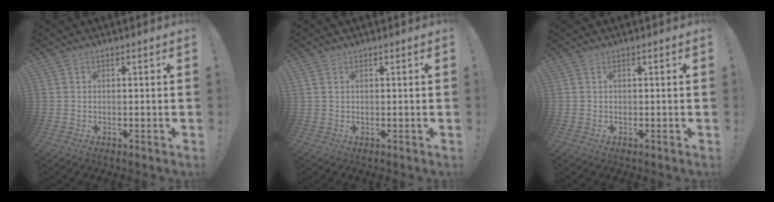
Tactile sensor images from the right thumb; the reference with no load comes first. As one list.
[{"total": 1.2, "force": [0.5, 0.8, 0.7], "torque": [-0.017, 0.004, 0.011]}, {"total": 0.0}]